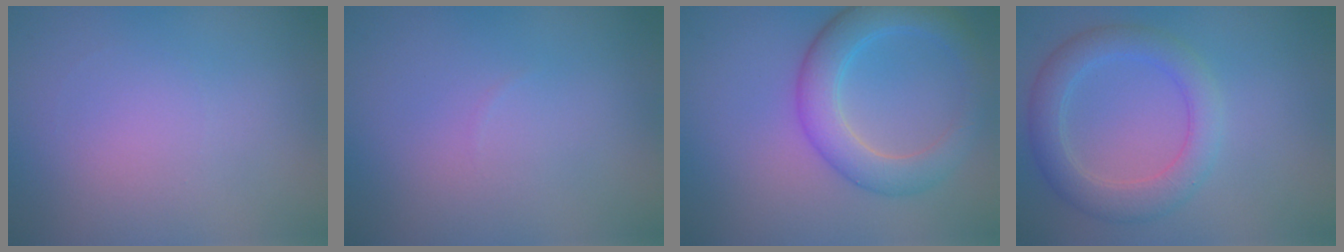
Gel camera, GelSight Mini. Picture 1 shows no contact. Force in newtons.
{"total": 0.0}
{"total": 5.1, "press": 5.1, "slide": 0.1}
{"total": 3.8, "press": 3.8, "slide": 0.1}